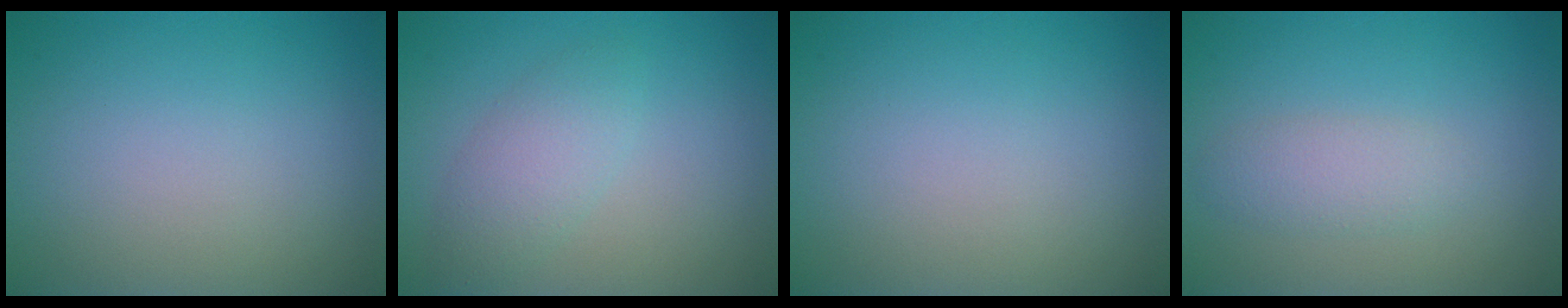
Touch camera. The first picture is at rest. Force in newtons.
{"total": 2.7, "press": 2.7, "slide": 0.0}
{"total": 0.0}
{"total": 2.0, "press": 2.0, "slide": 0.0}